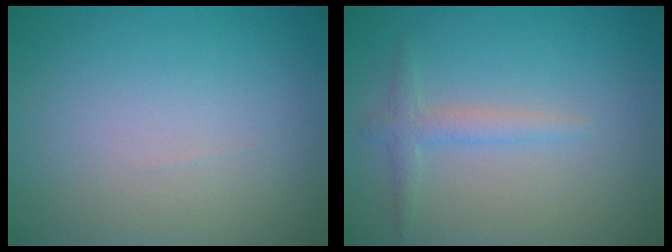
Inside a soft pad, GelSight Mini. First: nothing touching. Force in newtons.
{"total": 1.8, "press": 1.8, "slide": 0.1}